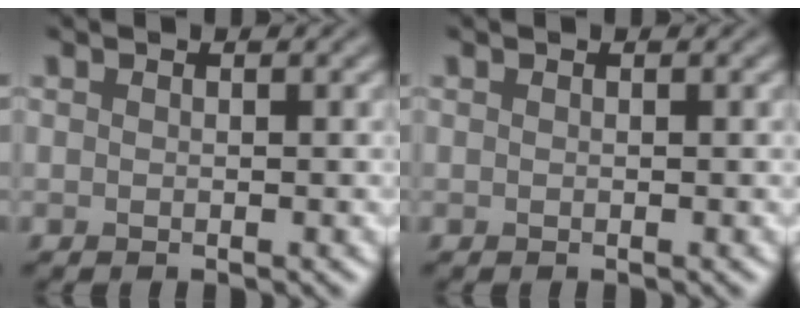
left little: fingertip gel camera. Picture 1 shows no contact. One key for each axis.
{"total": 0.0}